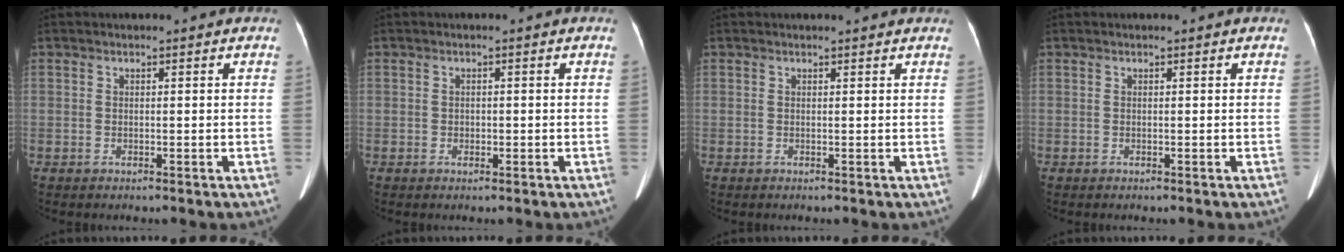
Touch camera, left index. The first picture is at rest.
{"total": 0.9, "force": [-0.3, 0.7, 0.5], "torque": [-0.009, 0.001, -0.004]}
{"total": 1.7, "force": [1.7, 0.0, 0.3], "torque": [-0.012, 0.005, 0.016]}
{"total": 0.0}